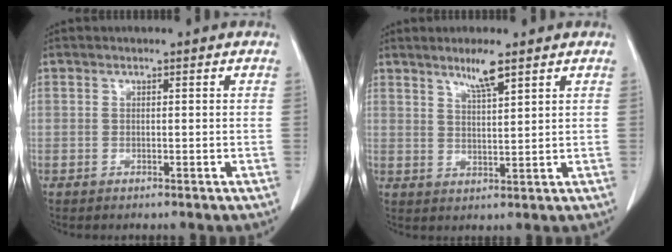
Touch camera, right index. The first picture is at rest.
{"total": 4.3, "force": [3.1, 0.1, 3.0], "torque": [-0.056, -0.005, 0.057]}